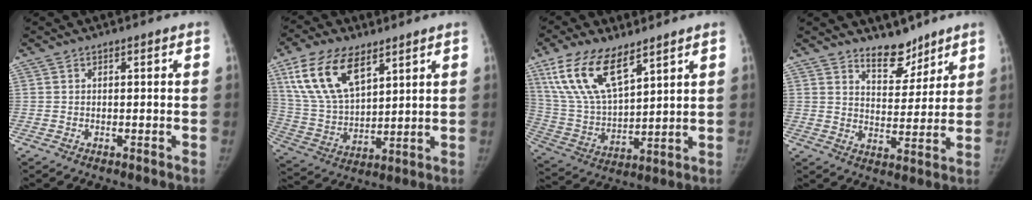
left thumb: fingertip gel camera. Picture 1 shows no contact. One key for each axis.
{"total": 16.6, "fx": 8.8, "fy": 8.4, "fz": 11.4, "tx": -0.199, "ty": -0.028, "tz": 0.177}
{"total": 16.1, "fx": 9.7, "fy": 6.8, "fz": 11.0, "tx": -0.202, "ty": -0.035, "tz": 0.198}
{"total": 7.4, "fx": 6.2, "fy": 3.4, "fz": 2.3, "tx": -0.007, "ty": -0.052, "tz": 0.107}